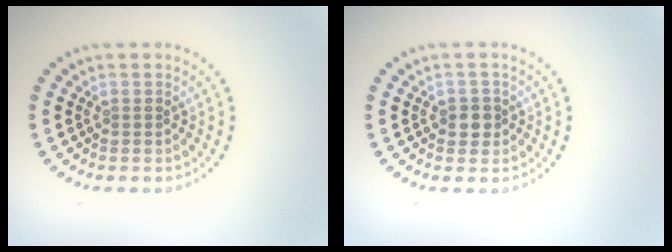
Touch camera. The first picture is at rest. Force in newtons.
{"total": 1.6, "press": 1.5, "slide": 0.5}